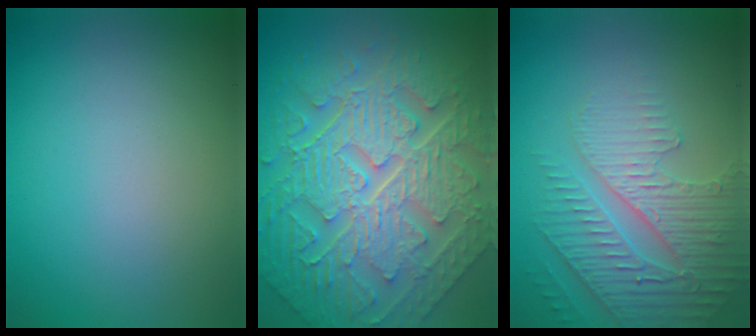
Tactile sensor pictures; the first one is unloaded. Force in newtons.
{"total": 11.4, "press": 7.8, "slide": 8.3}
{"total": 4.5, "press": 4.2, "slide": 1.8}